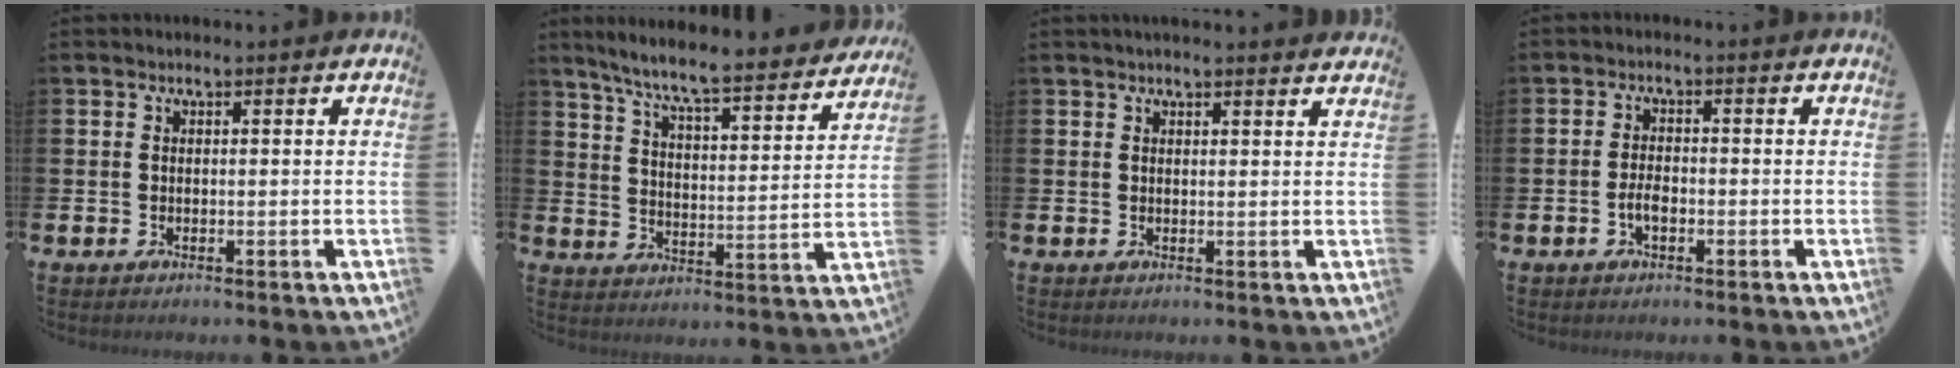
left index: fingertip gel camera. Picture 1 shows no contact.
{"total": 7.6, "force": [6.9, 0.3, 3.2], "torque": [-0.085, -0.055, 0.113]}
{"total": 1.5, "force": [1.5, -0.1, 0.2], "torque": [-0.005, -0.006, 0.027]}
{"total": 2.5, "force": [-0.9, 1.2, 2.0], "torque": [-0.037, 0.002, -0.017]}